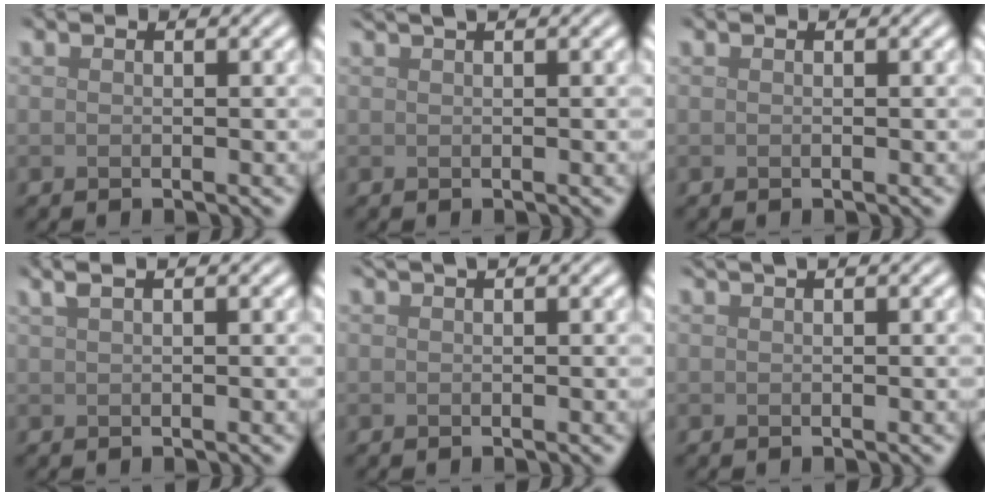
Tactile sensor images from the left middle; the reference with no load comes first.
{"total": 1.3, "force": [0.9, 0.3, 0.9], "torque": [-0.012, 0.004, 0.010]}
{"total": 0.0}
{"total": 2.9, "force": [1.7, 1.2, 2.0], "torque": [-0.024, 0.014, 0.008]}
{"total": 1.0, "force": [0.7, 0.2, 0.7], "torque": [-0.010, 0.006, 0.008]}
{"total": 1.3, "force": [0.9, 0.4, 0.9], "torque": [-0.012, 0.003, 0.009]}